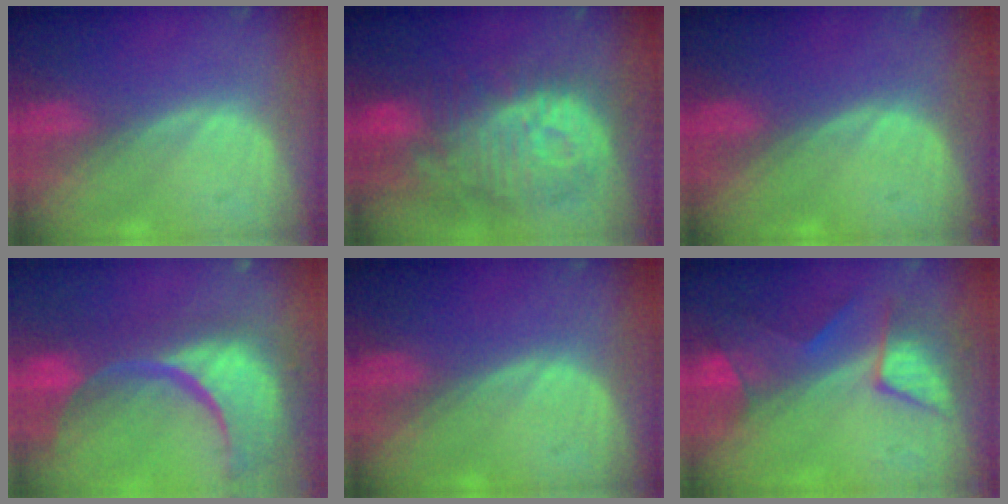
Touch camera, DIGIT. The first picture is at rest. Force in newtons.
{"total": 12.0, "press": 10.9, "slide": 5.0}
{"total": 0.0}
{"total": 15.4, "press": 12.1, "slide": 9.6}
{"total": 0.0}
{"total": 7.5, "press": 7.0, "slide": 2.6}